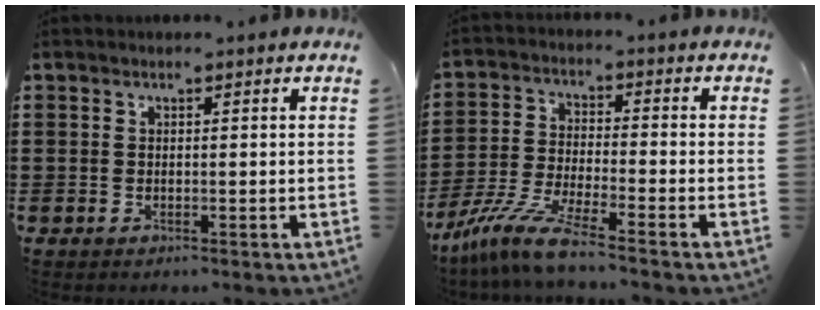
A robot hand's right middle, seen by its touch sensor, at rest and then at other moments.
{"total": 7.6, "force": [-6.6, 0.0, 3.8], "torque": [-0.090, -0.009, -0.135]}